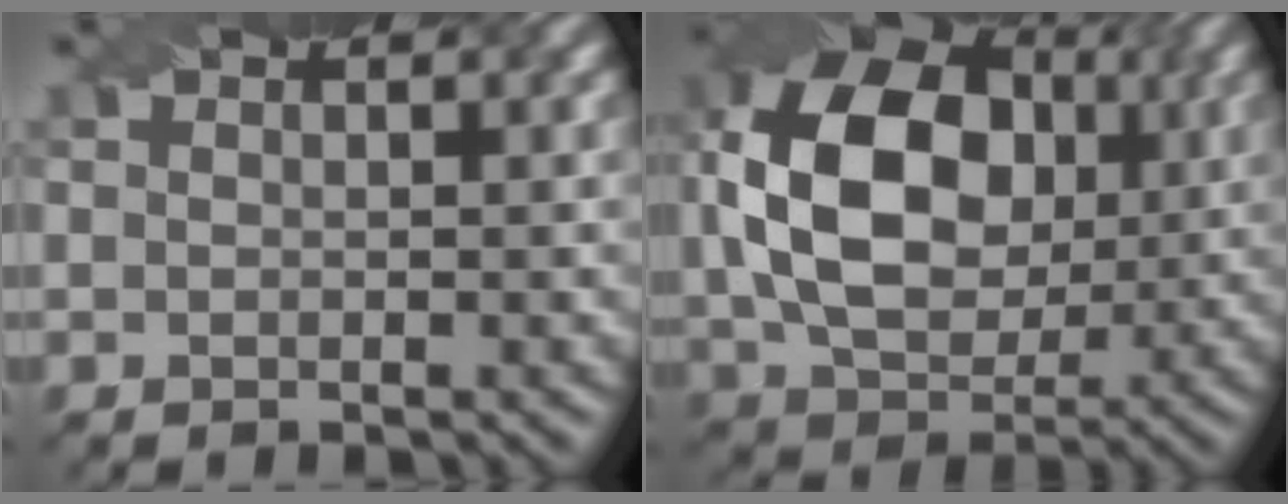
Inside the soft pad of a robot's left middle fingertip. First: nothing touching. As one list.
[{"total": 13.3, "force": [1.5, 9.4, 9.3], "torque": [-0.196, 0.002, 0.033]}]